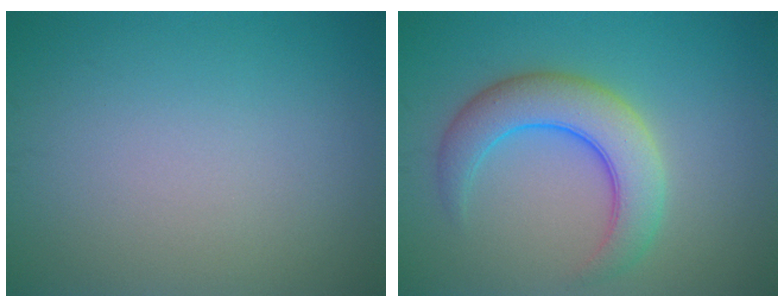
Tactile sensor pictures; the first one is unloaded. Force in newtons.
{"total": 5.8, "press": 5.8, "slide": 0.1}